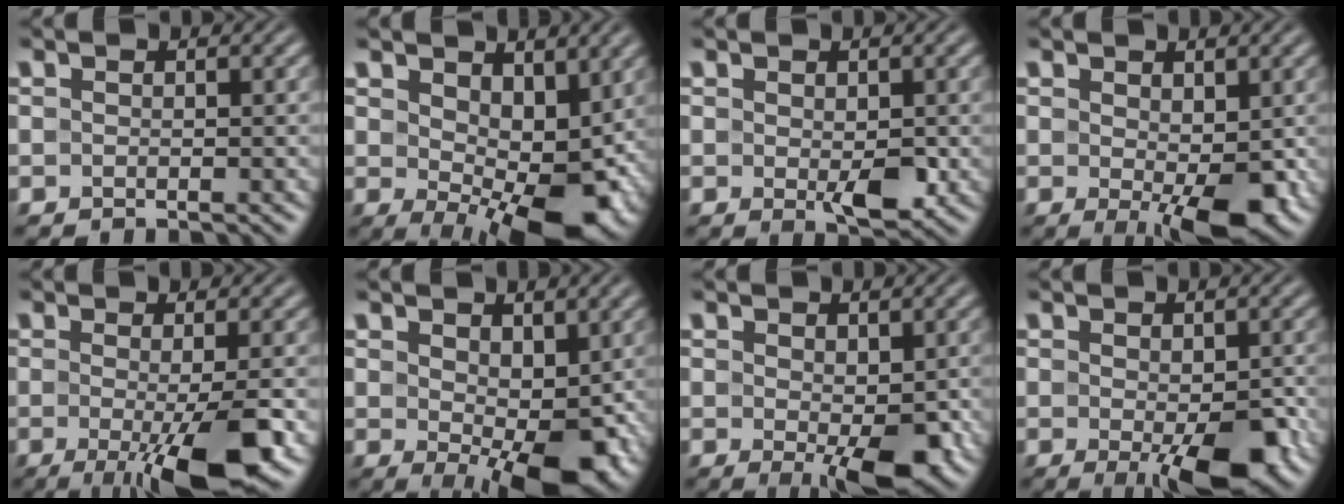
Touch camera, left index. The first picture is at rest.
{"total": 9.3, "force": [0.7, 5.1, 7.7], "torque": [-0.114, -0.020, 0.019]}
{"total": 3.0, "force": [-0.3, 1.4, 2.6], "torque": [-0.042, -0.009, 0.000]}
{"total": 5.8, "force": [-0.6, 2.4, 5.2], "torque": [-0.086, -0.010, -0.005]}
{"total": 8.3, "force": [-2.2, 1.7, 7.8], "torque": [-0.114, -0.016, -0.030]}
{"total": 8.7, "force": [-0.5, 4.5, 7.4], "torque": [-0.115, -0.013, 0.002]}
{"total": 5.3, "force": [-0.8, 2.2, 4.7], "torque": [-0.074, -0.009, -0.009]}
{"total": 6.5, "force": [-2.2, 2.4, 5.6], "torque": [-0.084, -0.014, -0.030]}